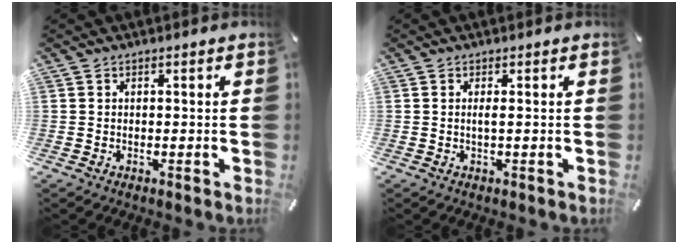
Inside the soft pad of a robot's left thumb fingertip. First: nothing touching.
{"total": 1.4, "force": [0.0, 0.0, 1.4], "torque": [-0.029, -0.005, 0.000]}